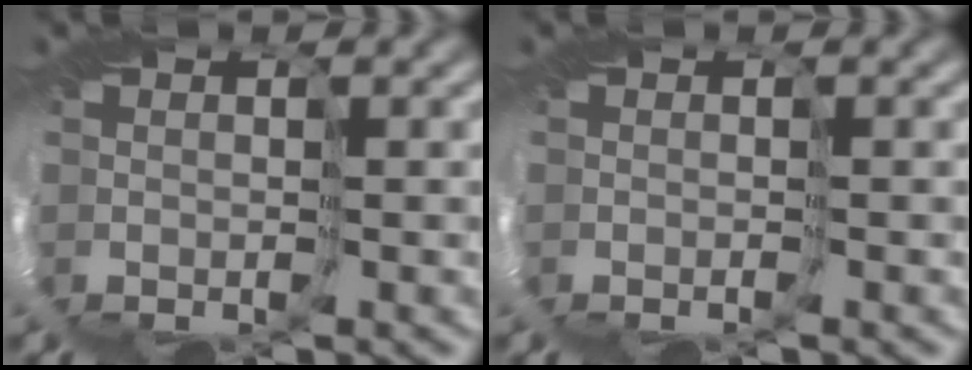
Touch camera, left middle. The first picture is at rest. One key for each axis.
{"total": 0.7, "fx": -0.3, "fy": -0.6, "fz": -0.3, "tx": 0.001, "ty": 0.003, "tz": -0.007}